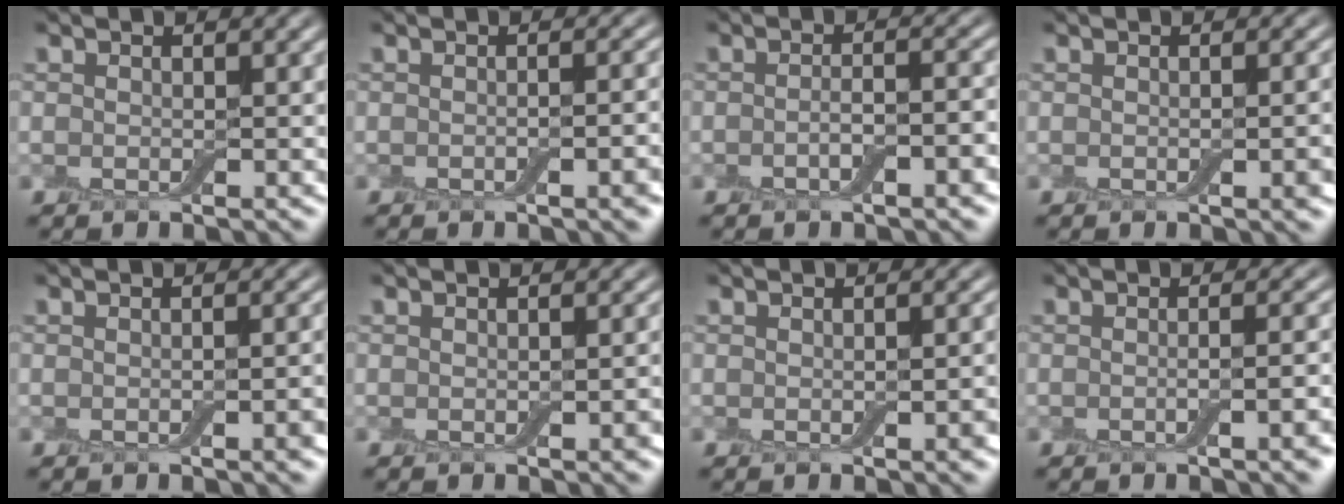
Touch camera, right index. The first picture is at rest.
{"total": 4.1, "force": [-1.0, 1.5, 3.7], "torque": [-0.026, 0.004, -0.011]}
{"total": 3.2, "force": [-1.0, 1.0, 2.9], "torque": [-0.036, 0.007, -0.018]}
{"total": 3.2, "force": [-0.4, 0.9, 3.0], "torque": [-0.028, 0.002, -0.004]}
{"total": 2.8, "force": [-0.6, 0.8, 2.6], "torque": [-0.025, 0.002, -0.006]}
{"total": 1.8, "force": [-0.3, 0.3, 1.7], "torque": [-0.020, -0.001, -0.002]}
{"total": 2.5, "force": [-0.3, 0.6, 2.4], "torque": [-0.025, 0.002, -0.002]}
{"total": 5.1, "force": [-0.9, 1.9, 4.6], "torque": [-0.030, 0.010, -0.016]}